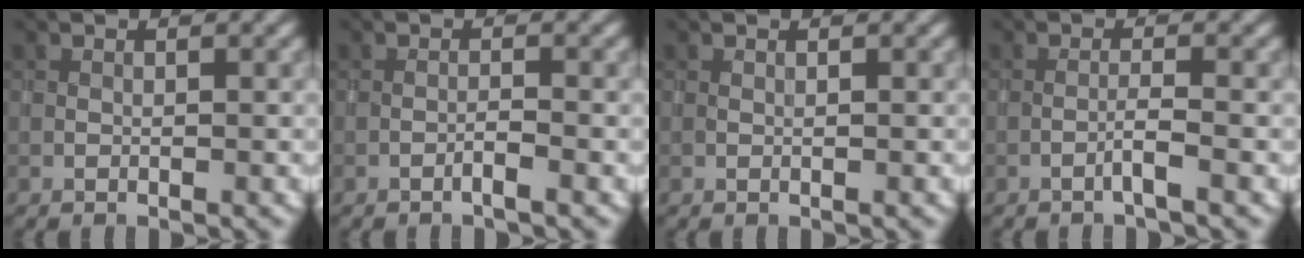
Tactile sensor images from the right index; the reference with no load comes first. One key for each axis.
{"total": 0.8, "fx": -0.6, "fy": 0.0, "fz": 0.5, "tx": -0.010, "ty": 0.005, "tz": -0.013}
{"total": 0.0}
{"total": 1.2, "fx": -0.7, "fy": -0.1, "fz": 1.0, "tx": -0.018, "ty": 0.010, "tz": -0.019}